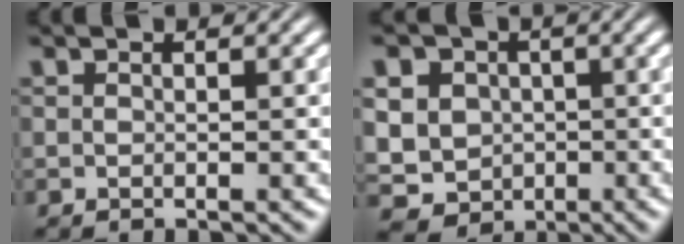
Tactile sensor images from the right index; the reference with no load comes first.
{"total": 11.2, "force": [-2.2, 10.2, 3.8], "torque": [-0.091, -0.053, -0.031]}